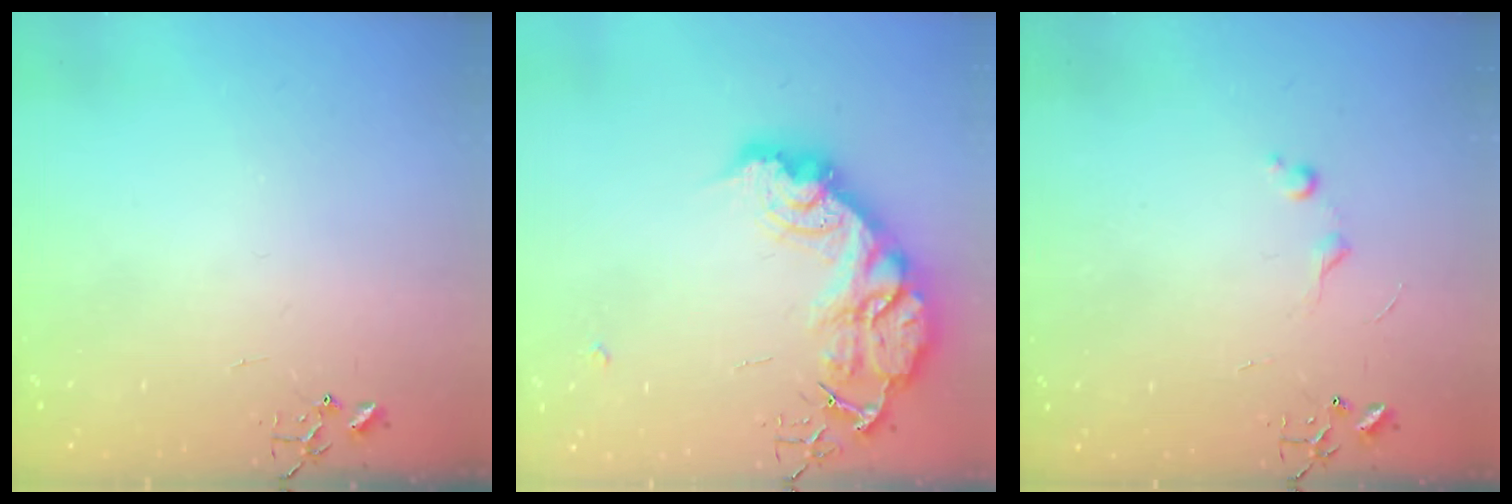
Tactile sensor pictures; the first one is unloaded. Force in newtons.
{"total": 25.5, "press": 25.4, "slide": 2.1}
{"total": 6.8, "press": 6.7, "slide": 0.8}